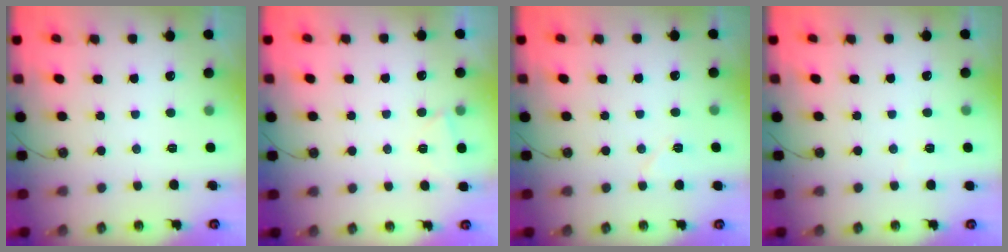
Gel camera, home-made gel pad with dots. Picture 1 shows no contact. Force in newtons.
{"total": 2.5, "press": 2.5, "slide": 0.4}
{"total": 4.8, "press": 4.4, "slide": 2.1}
{"total": 1.8, "press": 1.7, "slide": 0.6}